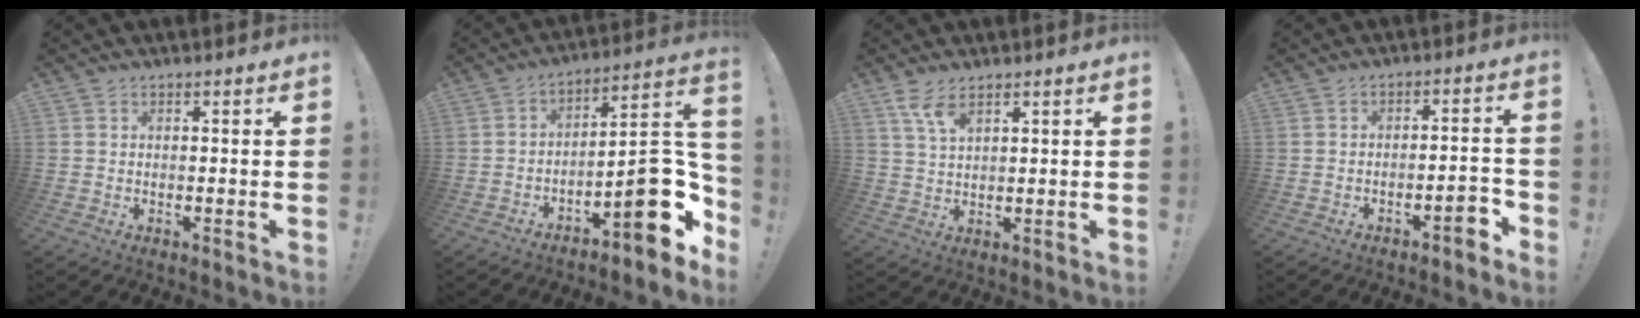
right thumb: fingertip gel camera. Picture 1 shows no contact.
{"total": 17.0, "force": [-5.8, 5.9, 14.8], "torque": [-0.175, 0.028, -0.083]}
{"total": 5.8, "force": [3.8, 1.9, 4.0], "torque": [-0.077, -0.014, 0.069]}
{"total": 5.9, "force": [-3.6, 1.6, 4.5], "torque": [-0.060, 0.018, -0.058]}